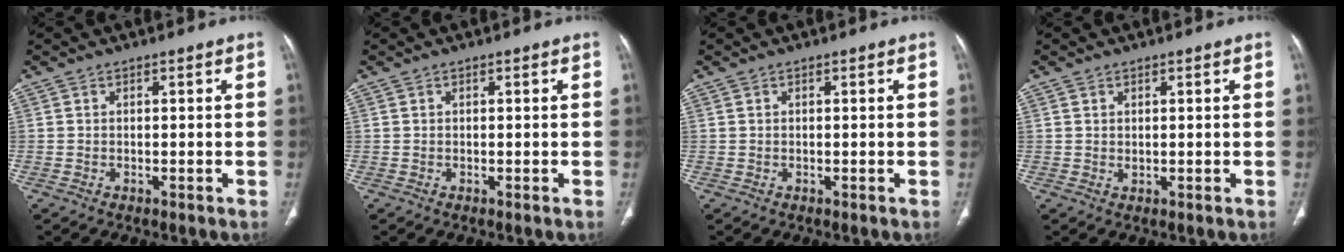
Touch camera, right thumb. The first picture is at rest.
{"total": 0.0}
{"total": 0.0}
{"total": 0.7, "force": [0.4, 0.5, 0.3], "torque": [-0.004, -0.004, 0.008]}